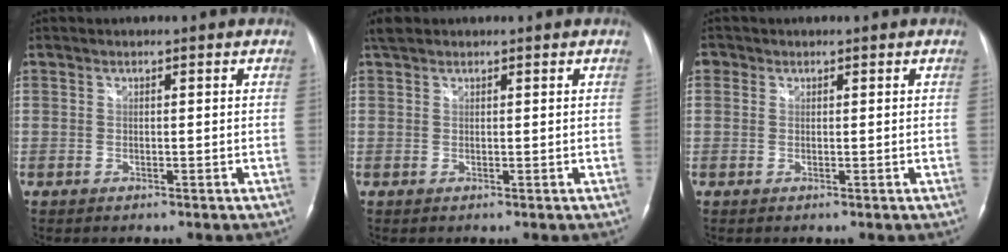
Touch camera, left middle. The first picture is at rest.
{"total": 1.8, "force": [1.5, 0.8, 0.6], "torque": [-0.016, 0.019, 0.028]}
{"total": 1.4, "force": [0.5, 1.2, 0.3], "torque": [0.003, 0.005, 0.006]}